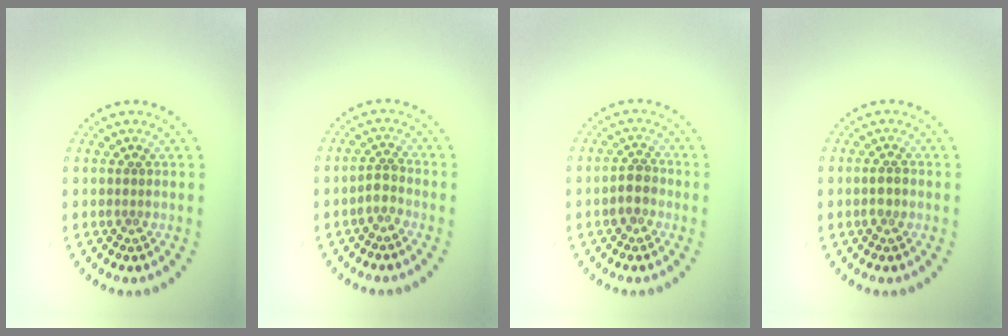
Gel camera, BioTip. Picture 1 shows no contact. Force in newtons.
{"total": 1.5, "press": 1.2, "slide": 0.9}
{"total": 1.8, "press": 1.7, "slide": 0.6}
{"total": 1.3, "press": 1.3, "slide": 0.2}